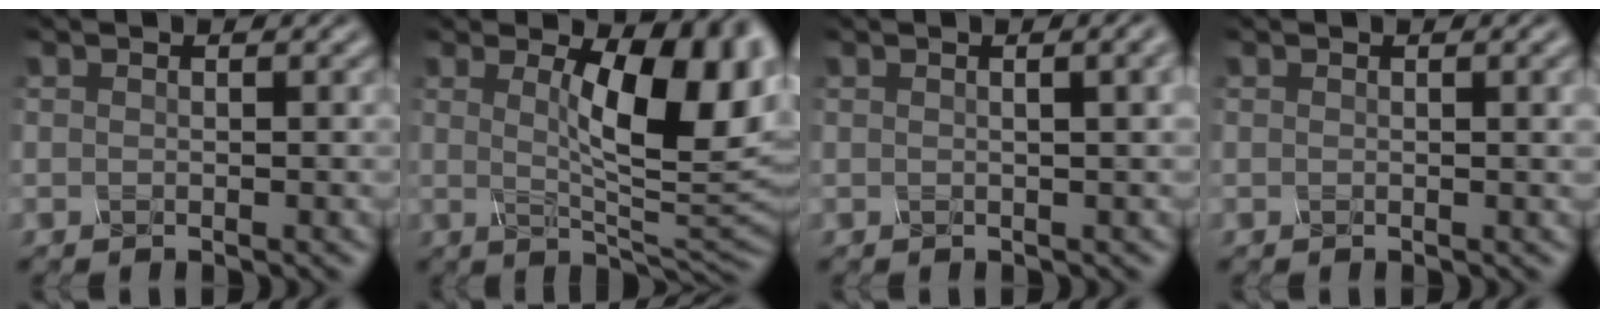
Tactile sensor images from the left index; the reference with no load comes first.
{"total": 10.0, "force": [2.1, 2.8, 9.4], "torque": [-0.121, -0.001, 0.035]}
{"total": 4.8, "force": [1.4, 2.2, 4.0], "torque": [-0.020, 0.030, -0.011]}
{"total": 1.5, "force": [0.4, 0.5, 1.4], "torque": [-0.013, 0.004, 0.002]}